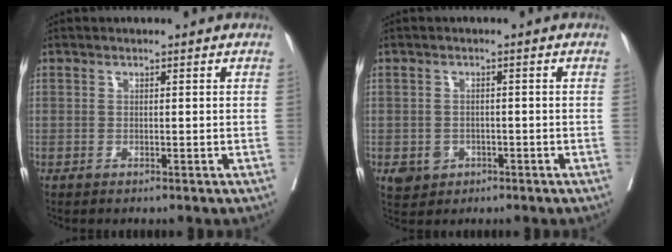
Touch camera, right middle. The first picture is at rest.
{"total": 3.8, "force": [-1.5, 3.3, 0.9], "torque": [-0.010, 0.004, -0.018]}